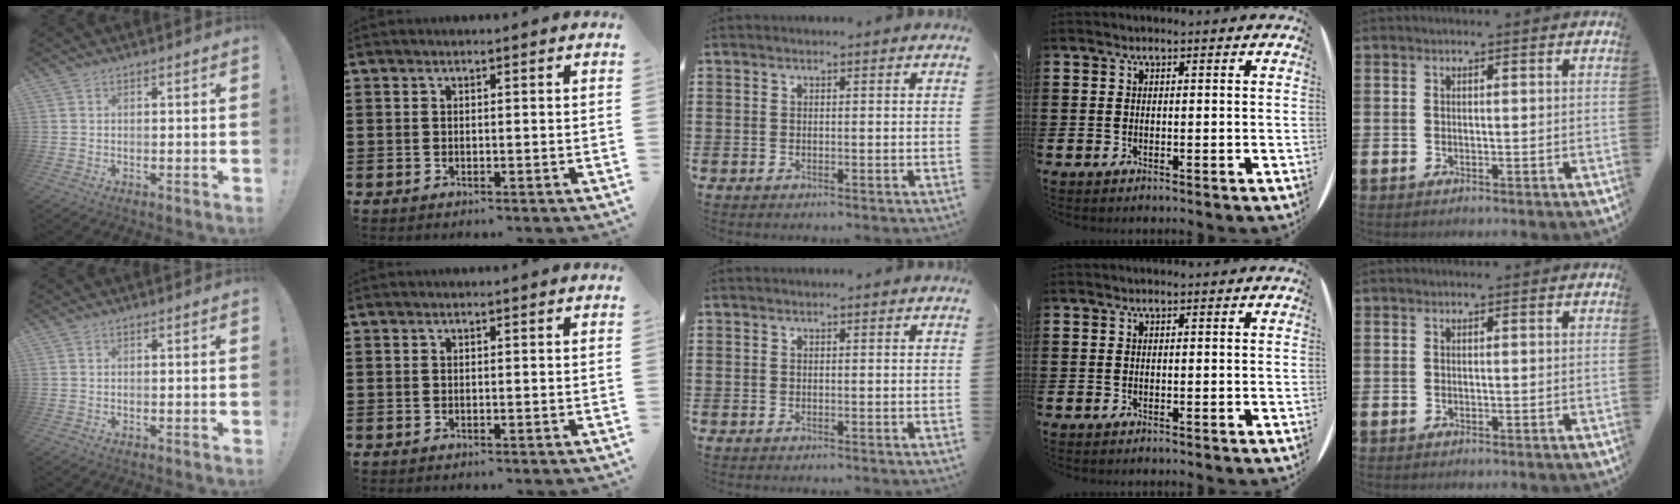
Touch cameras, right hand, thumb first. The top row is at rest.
{}